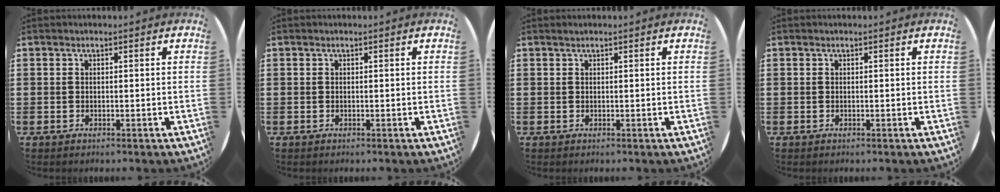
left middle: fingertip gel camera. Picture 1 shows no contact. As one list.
[{"total": 0.0}, {"total": 0.0}, {"total": 0.0}]